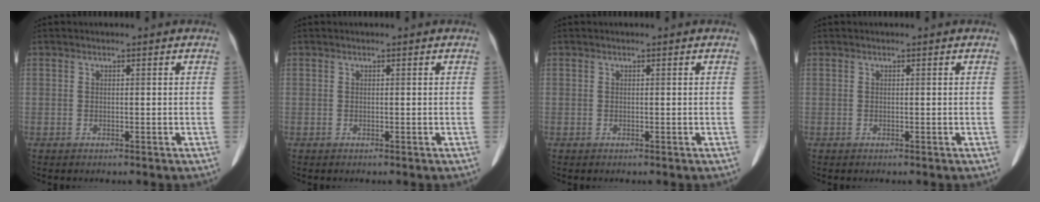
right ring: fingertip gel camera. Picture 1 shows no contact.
{"total": 0.0}
{"total": 0.0}
{"total": 0.0}